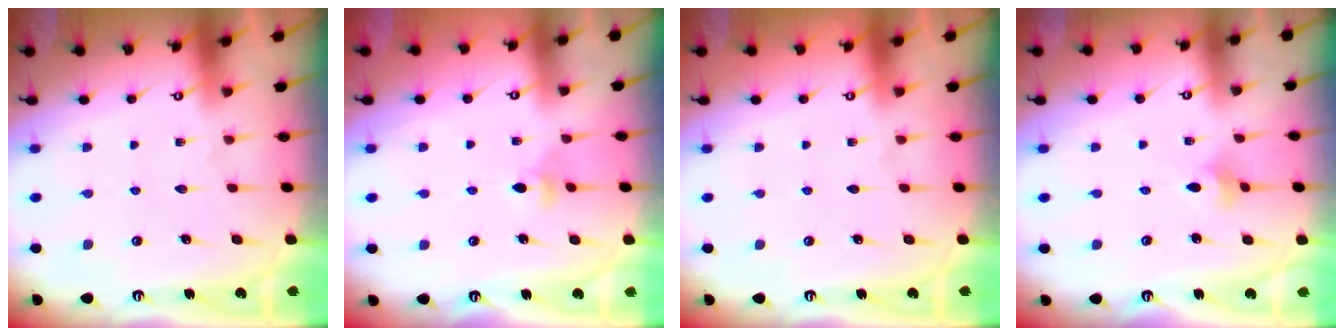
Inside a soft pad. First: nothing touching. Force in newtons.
{"total": 2.9, "press": 2.8, "slide": 0.6}
{"total": 0.0}
{"total": 2.1, "press": 2.0, "slide": 0.5}